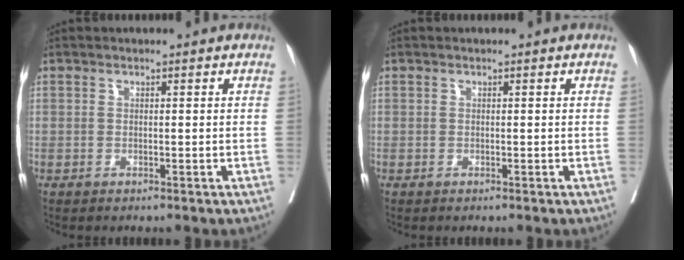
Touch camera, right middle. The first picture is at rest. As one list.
[{"total": 0.0}]